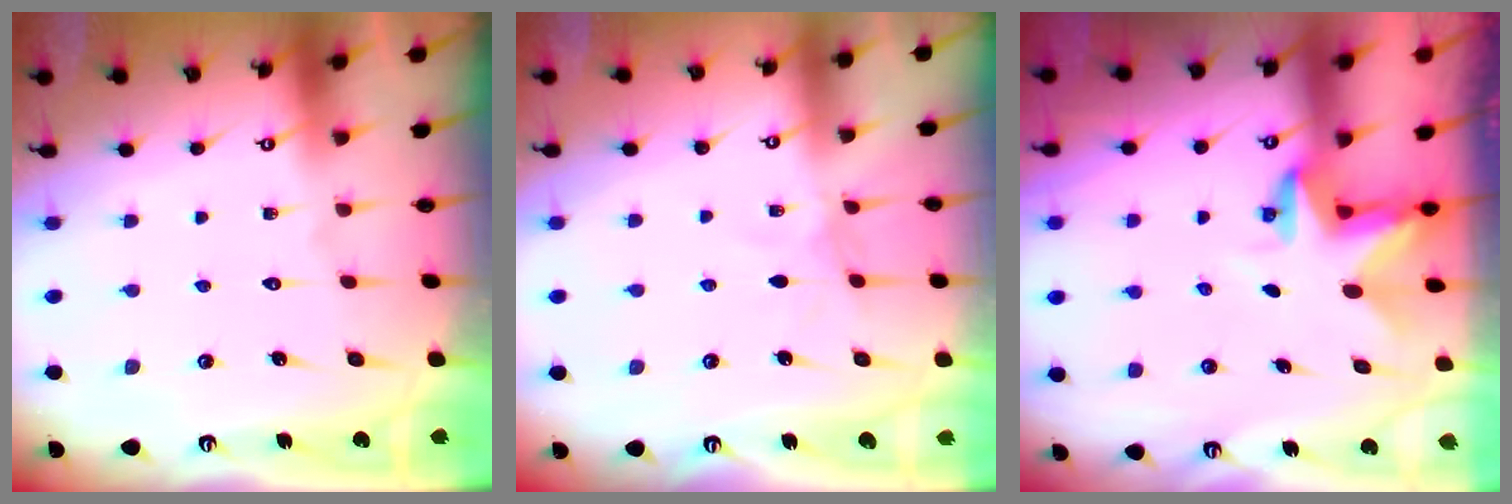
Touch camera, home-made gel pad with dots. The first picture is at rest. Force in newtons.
{"total": 2.7, "press": 2.7, "slide": 0.4}
{"total": 2.8, "press": 2.8, "slide": 0.2}